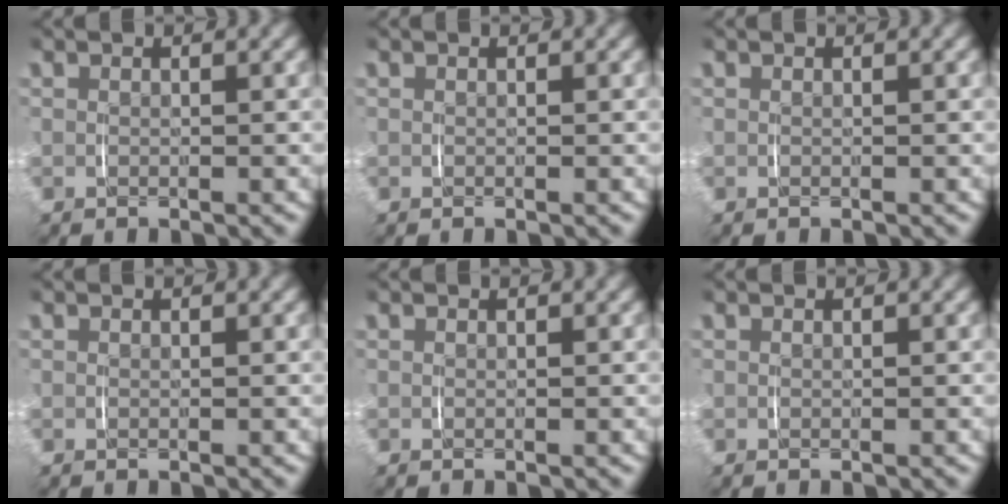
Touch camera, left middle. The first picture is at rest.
{"total": 0.0}
{"total": 0.0}
{"total": 0.0}
{"total": 0.0}
{"total": 0.0}